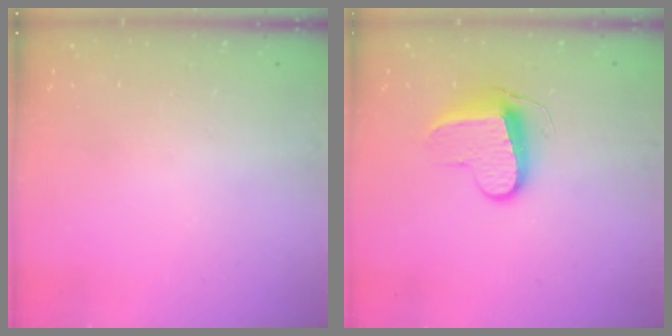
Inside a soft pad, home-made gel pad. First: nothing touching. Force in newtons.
{"total": 9.6, "press": 9.6, "slide": 0.2}